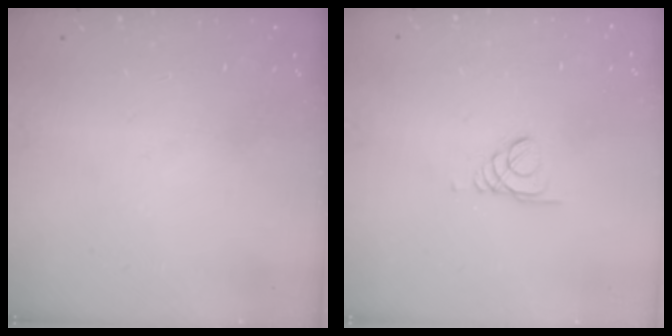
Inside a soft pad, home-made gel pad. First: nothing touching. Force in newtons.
{"total": 1.0, "press": 1.0, "slide": 0.1}